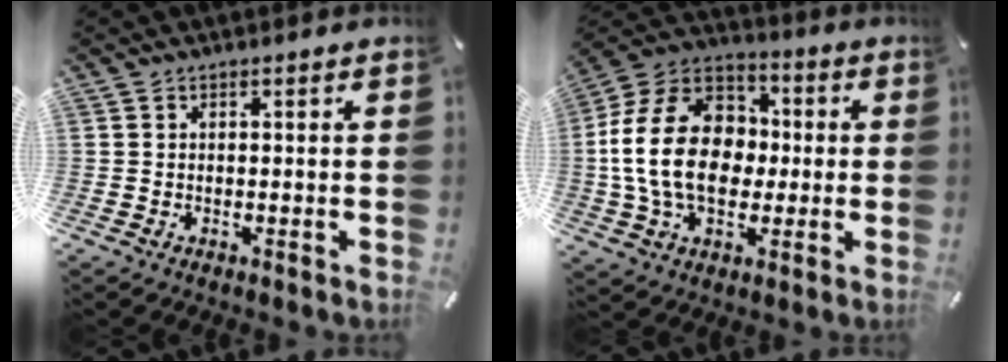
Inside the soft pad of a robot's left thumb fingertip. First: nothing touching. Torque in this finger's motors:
{"motor_torque": [0.83, 0.90, 1.89, -0.88, 0.80]}